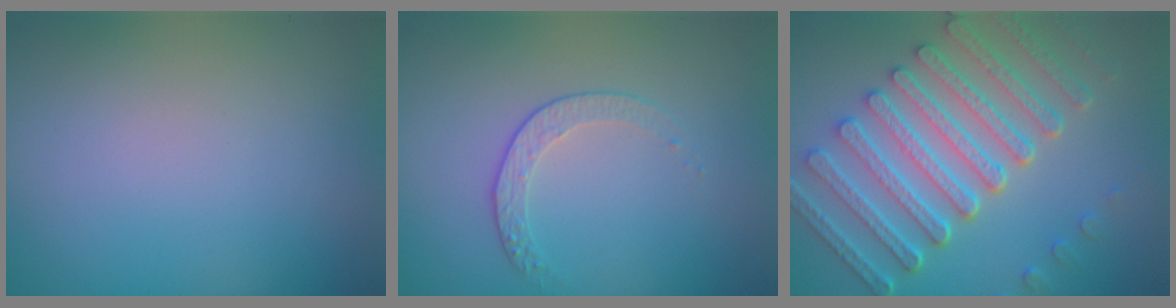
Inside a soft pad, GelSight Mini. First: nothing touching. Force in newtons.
{"total": 1.6, "press": 1.0, "slide": 1.3}
{"total": 7.7, "press": 6.1, "slide": 4.8}